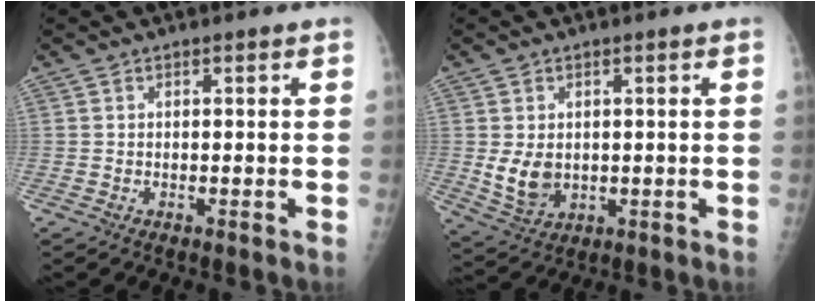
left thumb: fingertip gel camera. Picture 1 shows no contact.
{"total": 6.3, "force": [0.3, 4.7, 4.1], "torque": [-0.057, -0.015, 0.023]}